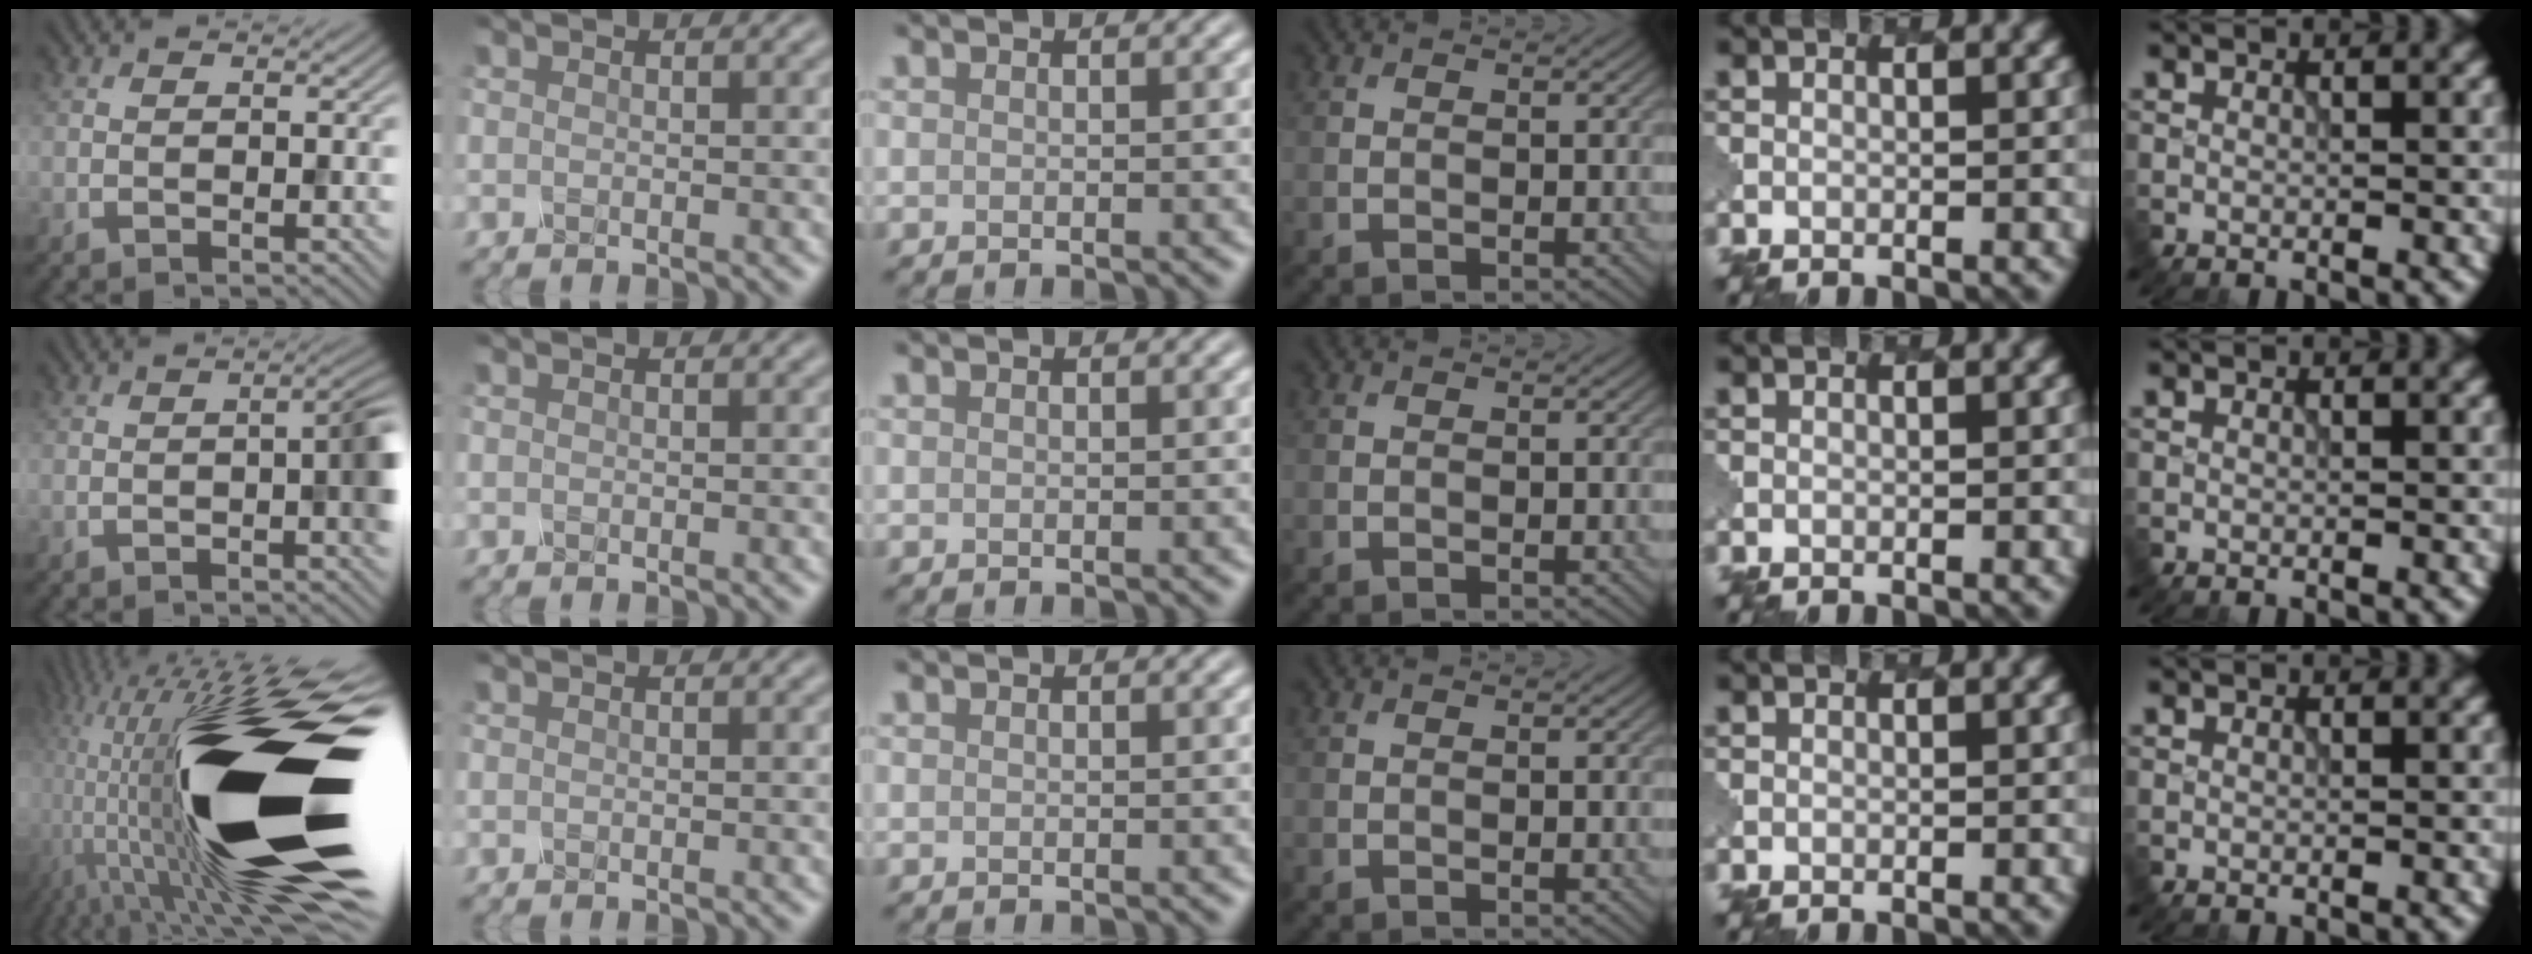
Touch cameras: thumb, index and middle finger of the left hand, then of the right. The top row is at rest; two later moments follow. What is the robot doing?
{"motion": "dispense", "object": "spray bottle"}